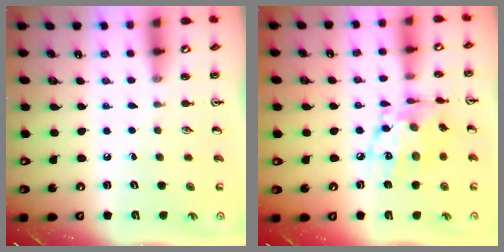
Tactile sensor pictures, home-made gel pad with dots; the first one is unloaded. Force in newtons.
{"total": 13.2, "press": 13.2, "slide": 0.7}